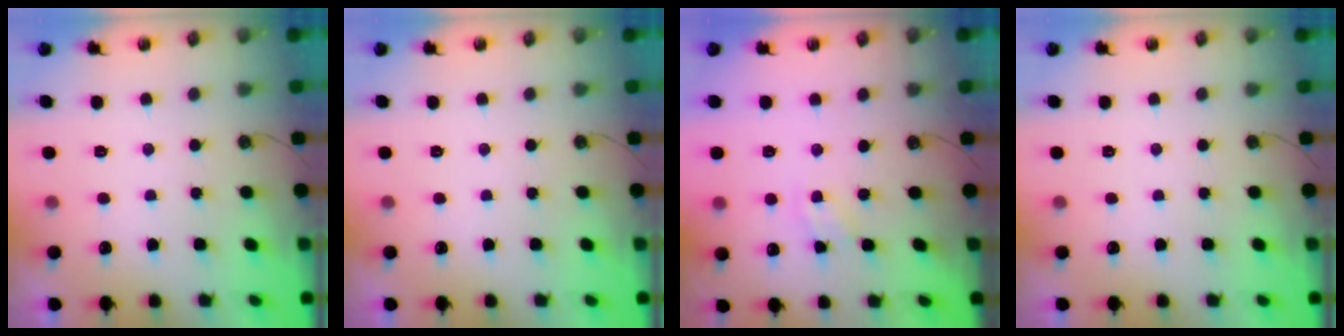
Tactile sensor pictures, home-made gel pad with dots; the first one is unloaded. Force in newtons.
{"total": 0.0}
{"total": 2.1, "press": 2.1, "slide": 0.3}
{"total": 0.0}